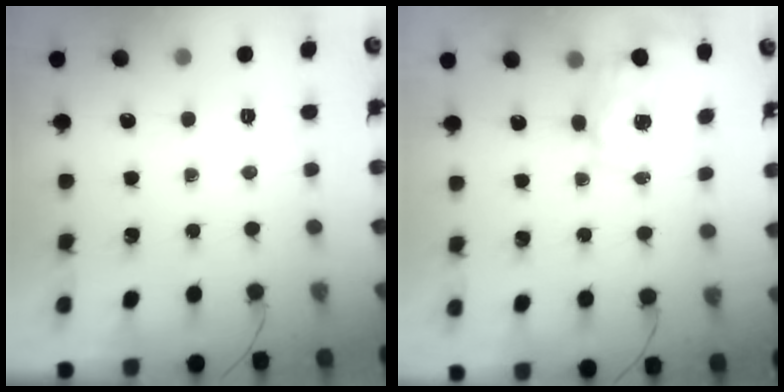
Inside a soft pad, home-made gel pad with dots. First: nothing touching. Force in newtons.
{"total": 2.9, "press": 2.7, "slide": 0.9}